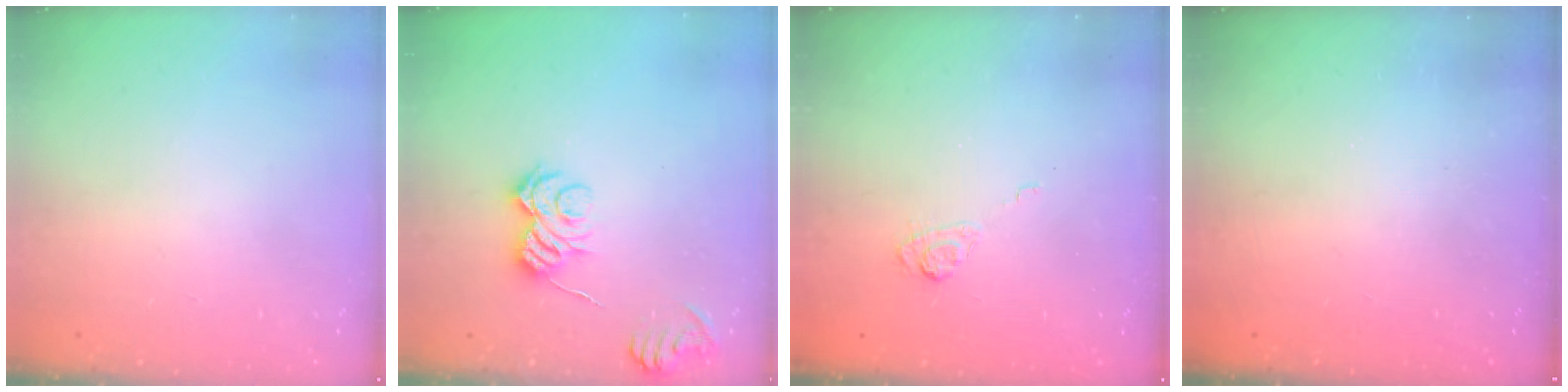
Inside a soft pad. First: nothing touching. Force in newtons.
{"total": 8.2, "press": 8.2, "slide": 0.5}
{"total": 3.4, "press": 3.1, "slide": 1.5}
{"total": 2.5, "press": 2.3, "slide": 0.8}